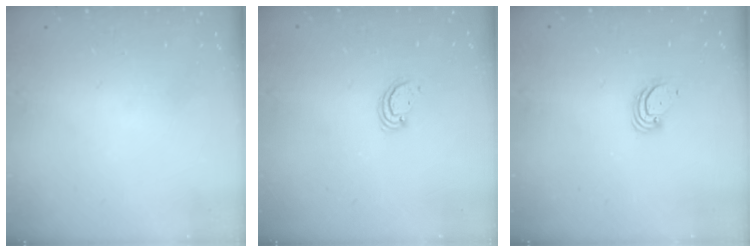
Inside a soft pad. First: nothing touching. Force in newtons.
{"total": 2.5, "press": 2.5, "slide": 0.2}
{"total": 3.9, "press": 3.9, "slide": 0.2}